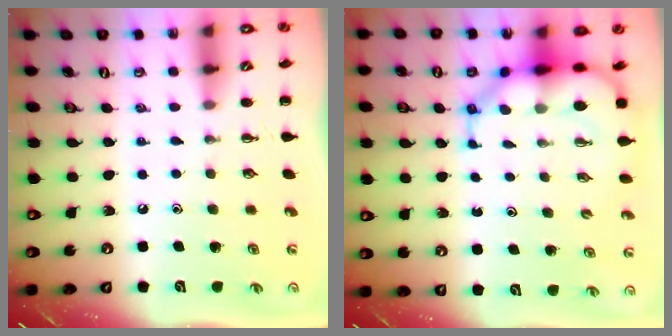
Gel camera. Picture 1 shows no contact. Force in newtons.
{"total": 9.4, "press": 8.9, "slide": 3.0}